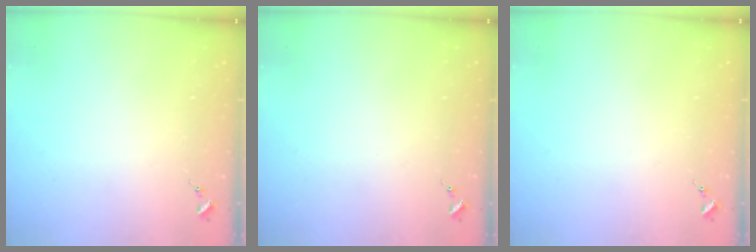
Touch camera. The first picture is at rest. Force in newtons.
{"total": 0.0}
{"total": 0.0}